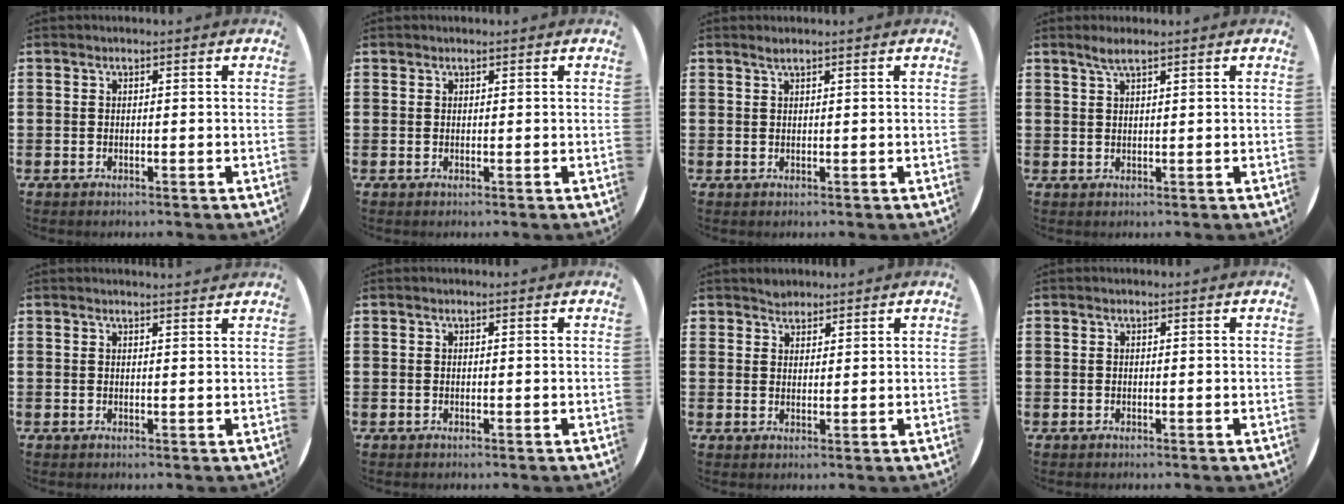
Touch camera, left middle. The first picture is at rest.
{"total": 0.0}
{"total": 0.8, "force": [0.7, -0.1, 0.5], "torque": [-0.008, 0.002, 0.012]}
{"total": 2.0, "force": [1.4, 0.1, 1.4], "torque": [-0.027, 0.003, 0.025]}
{"total": 1.1, "force": [1.1, -0.2, 0.0], "torque": [0.002, -0.001, 0.021]}
{"total": 0.0}
{"total": 2.0, "force": [1.9, 0.7, -0.2], "torque": [0.010, 0.001, 0.036]}
{"total": 0.0}